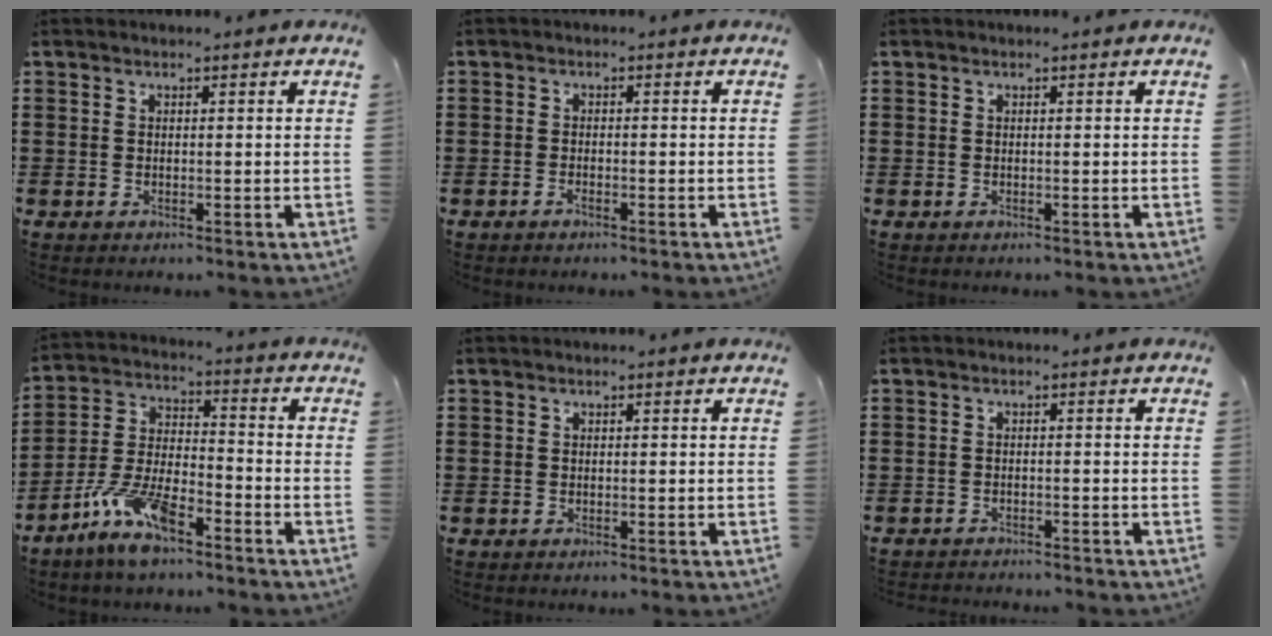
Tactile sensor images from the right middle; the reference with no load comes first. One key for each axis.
{"total": 1.0, "fx": -0.9, "fy": 0.4, "fz": 0.4, "tx": -0.011, "ty": -0.002, "tz": -0.017}
{"total": 0.0}
{"total": 9.4, "fx": -6.9, "fy": 2.5, "fz": 5.9, "tx": -0.131, "ty": 0.003, "tz": -0.135}
{"total": 0.6, "fx": -0.2, "fy": 0.5, "fz": -0.1, "tx": 0.002, "ty": 0.006, "tz": -0.006}
{"total": 1.6, "fx": -1.6, "fy": 0.1, "fz": -0.1, "tx": -0.004, "ty": 0.003, "tz": -0.034}